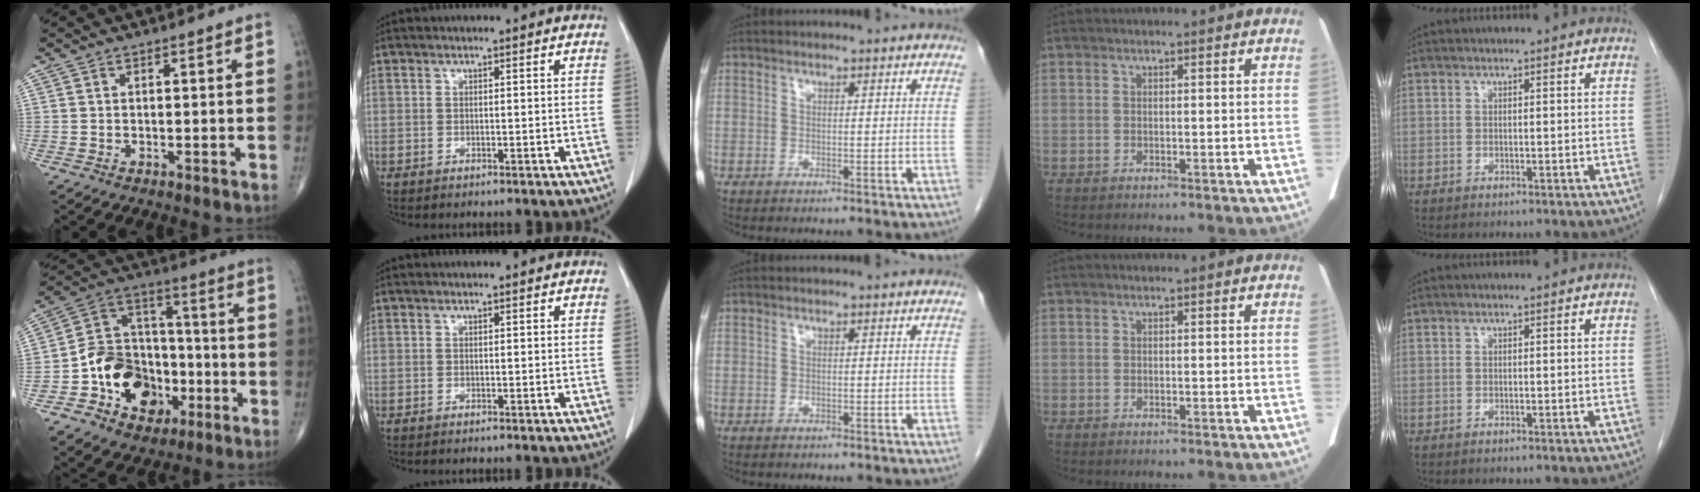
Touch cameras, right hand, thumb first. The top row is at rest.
{"thumb": {"total": 17.1, "force": [-6.1, 13.2, 9.1], "torque": [-0.106, 0.067, -0.099]}}